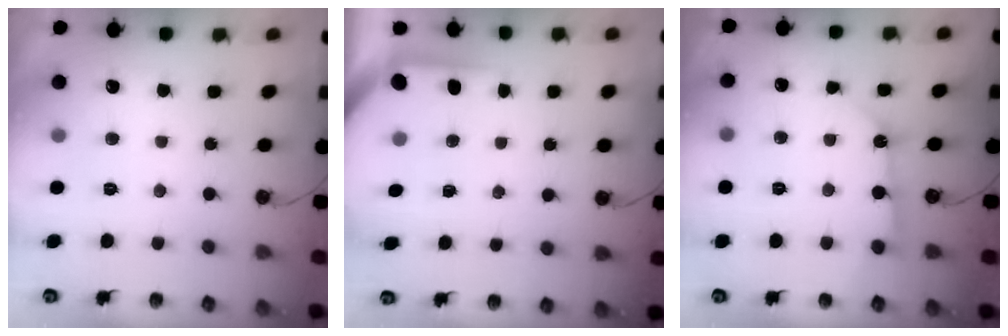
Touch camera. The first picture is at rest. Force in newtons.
{"total": 3.4, "press": 3.4, "slide": 0.3}
{"total": 8.9, "press": 8.8, "slide": 1.0}